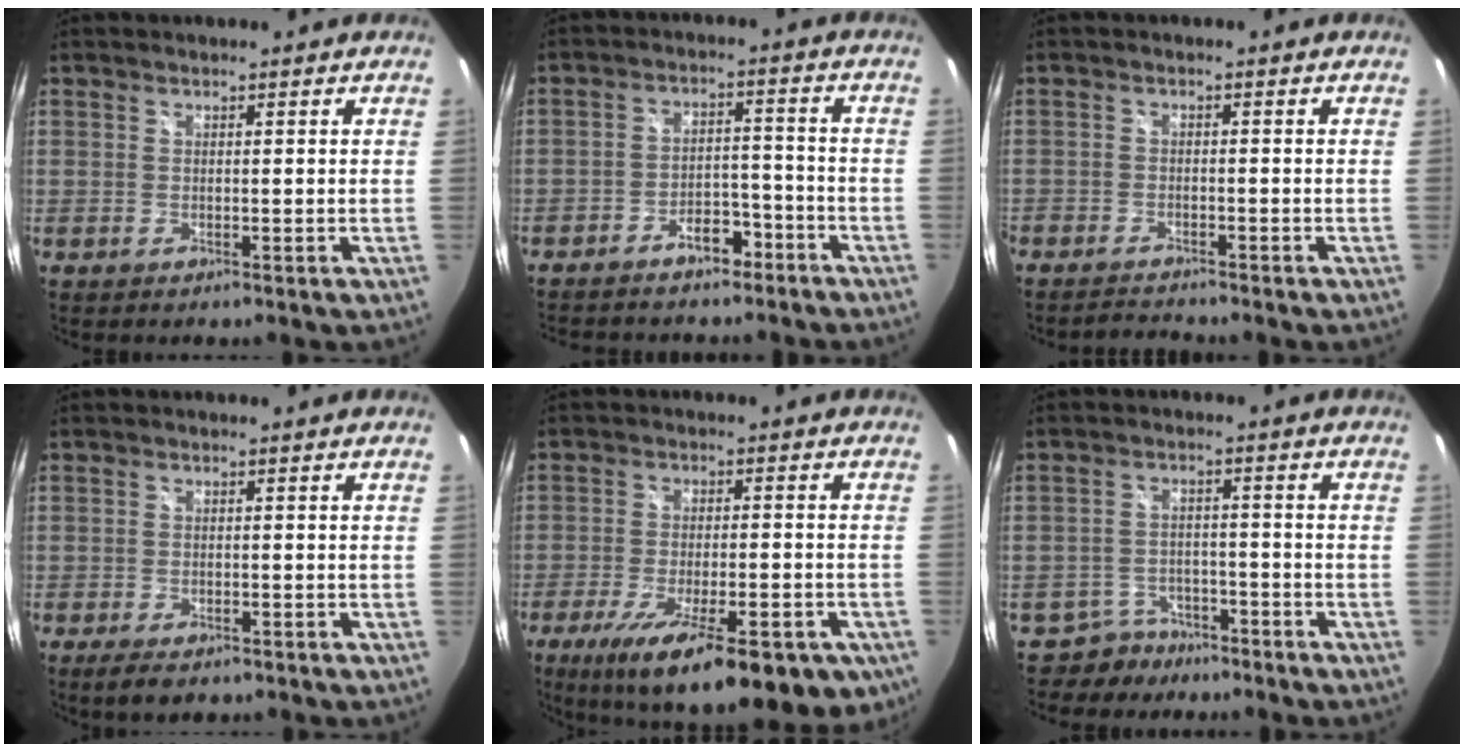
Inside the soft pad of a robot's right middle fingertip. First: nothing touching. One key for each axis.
{"total": 9.4, "fx": -7.5, "fy": 4.5, "fz": 3.6, "tx": -0.081, "ty": 0.031, "tz": -0.098}
{"total": 3.0, "fx": -2.9, "fy": 0.4, "fz": 0.2, "tx": -0.019, "ty": 0.000, "tz": -0.056}
{"total": 4.0, "fx": -2.7, "fy": 1.9, "fz": 2.2, "tx": -0.050, "ty": -0.013, "tz": -0.043}
{"total": 22.5, "fx": -13.2, "fy": 7.5, "fz": 16.6, "tx": -0.276, "ty": -0.062, "tz": -0.182}
{"total": 5.3, "fx": -4.2, "fy": 3.2, "fz": -0.2, "tx": -0.007, "ty": 0.016, "tz": -0.067}